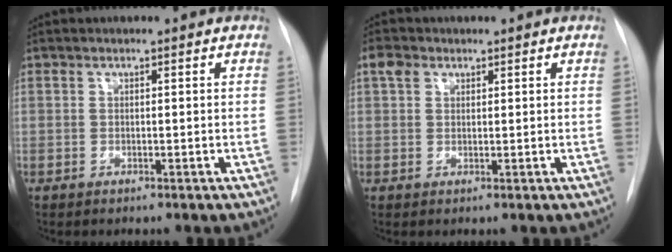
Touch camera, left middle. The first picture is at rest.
{"total": 2.3, "force": [1.3, 1.7, 0.9], "torque": [-0.020, 0.012, 0.020]}